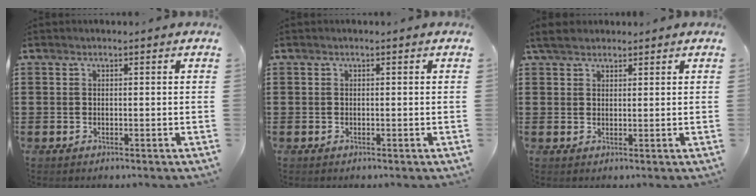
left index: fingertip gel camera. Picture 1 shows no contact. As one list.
[{"total": 0.0}, {"total": 2.7, "force": [2.3, 1.1, 1.0], "torque": [-0.026, 0.006, 0.044]}]